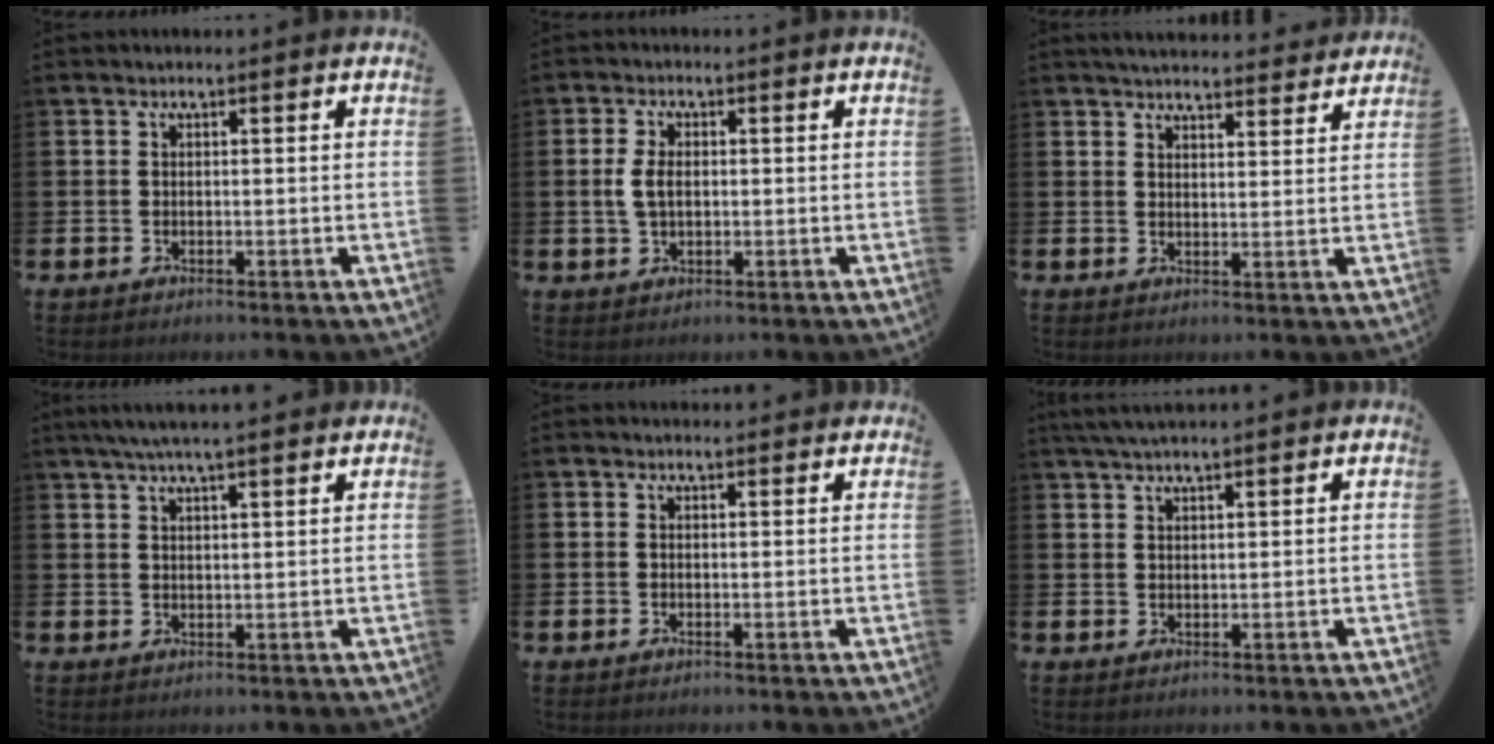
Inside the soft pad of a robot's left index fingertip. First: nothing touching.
{"total": 3.3, "force": [0.5, 2.0, 2.6], "torque": [-0.044, 0.008, 0.006]}
{"total": 4.4, "force": [4.3, 0.6, 0.5], "torque": [-0.011, -0.027, 0.076]}
{"total": 4.6, "force": [4.2, 0.0, 2.0], "torque": [-0.048, -0.007, 0.076]}
{"total": 1.0, "force": [1.0, 0.2, 0.0], "torque": [0.013, -0.004, 0.016]}
{"total": 3.4, "force": [3.1, 0.3, 1.4], "torque": [-0.034, -0.003, 0.057]}